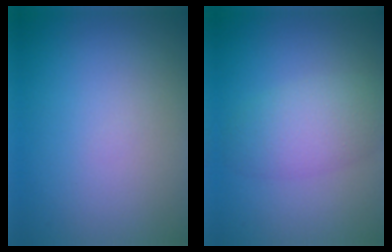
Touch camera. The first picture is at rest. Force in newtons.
{"total": 4.0, "press": 3.9, "slide": 0.2}